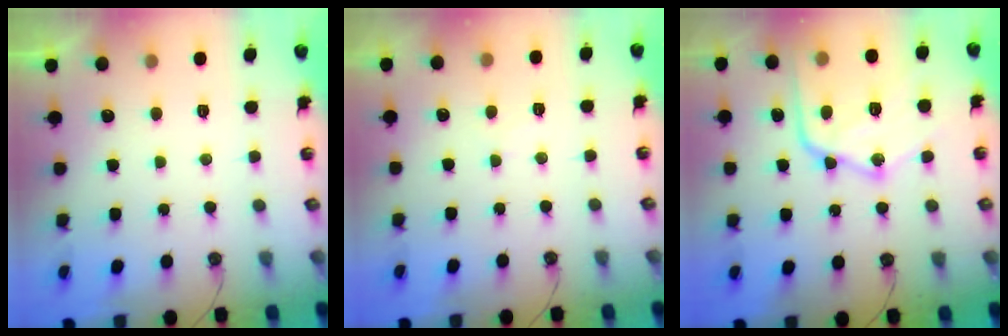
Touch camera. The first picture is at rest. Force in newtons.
{"total": 4.0, "press": 4.0, "slide": 0.6}
{"total": 19.9, "press": 19.9, "slide": 1.5}